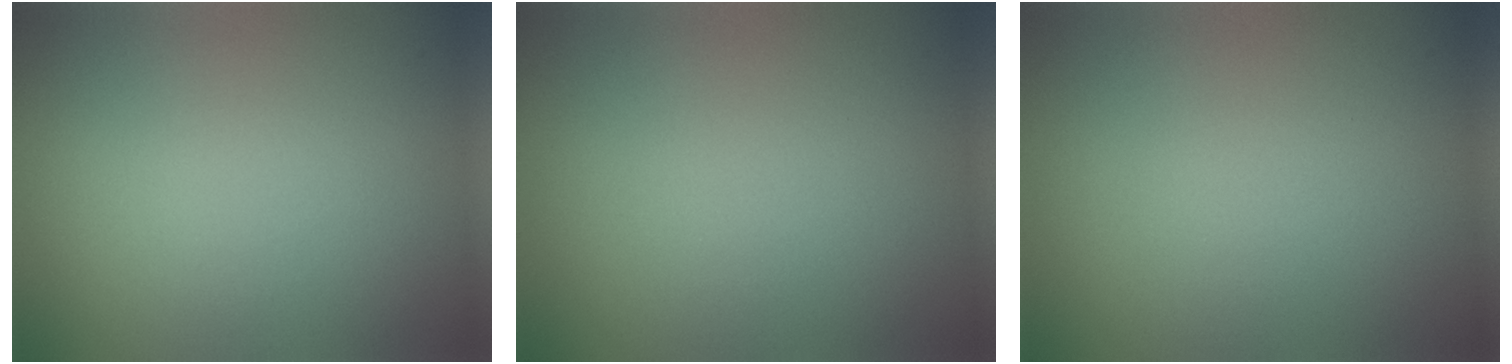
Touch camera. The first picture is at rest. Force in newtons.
{"total": 0.0}
{"total": 0.0}